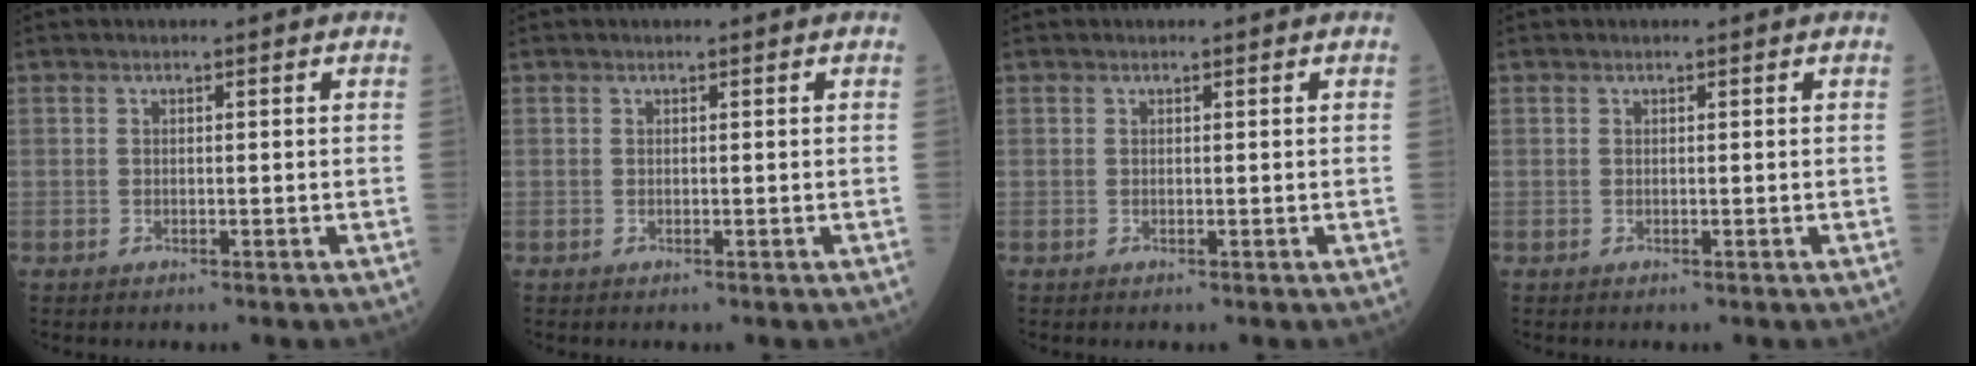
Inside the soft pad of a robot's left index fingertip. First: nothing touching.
{"total": 0.0}
{"total": 0.0}
{"total": 0.0}